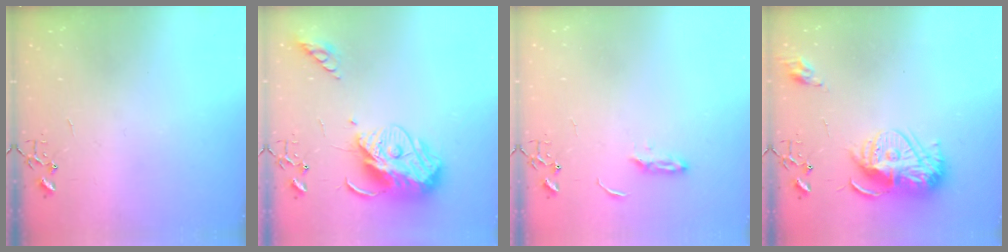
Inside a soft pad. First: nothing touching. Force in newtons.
{"total": 15.0, "press": 14.9, "slide": 1.3}
{"total": 3.1, "press": 3.0, "slide": 0.4}
{"total": 15.1, "press": 15.0, "slide": 1.2}